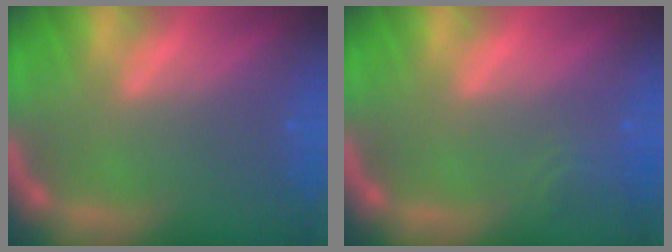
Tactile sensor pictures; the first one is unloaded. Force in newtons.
{"total": 1.9}